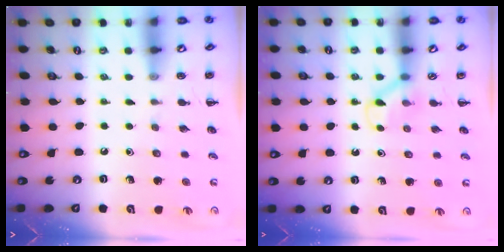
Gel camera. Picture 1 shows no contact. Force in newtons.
{"total": 3.9, "press": 3.7, "slide": 1.4}